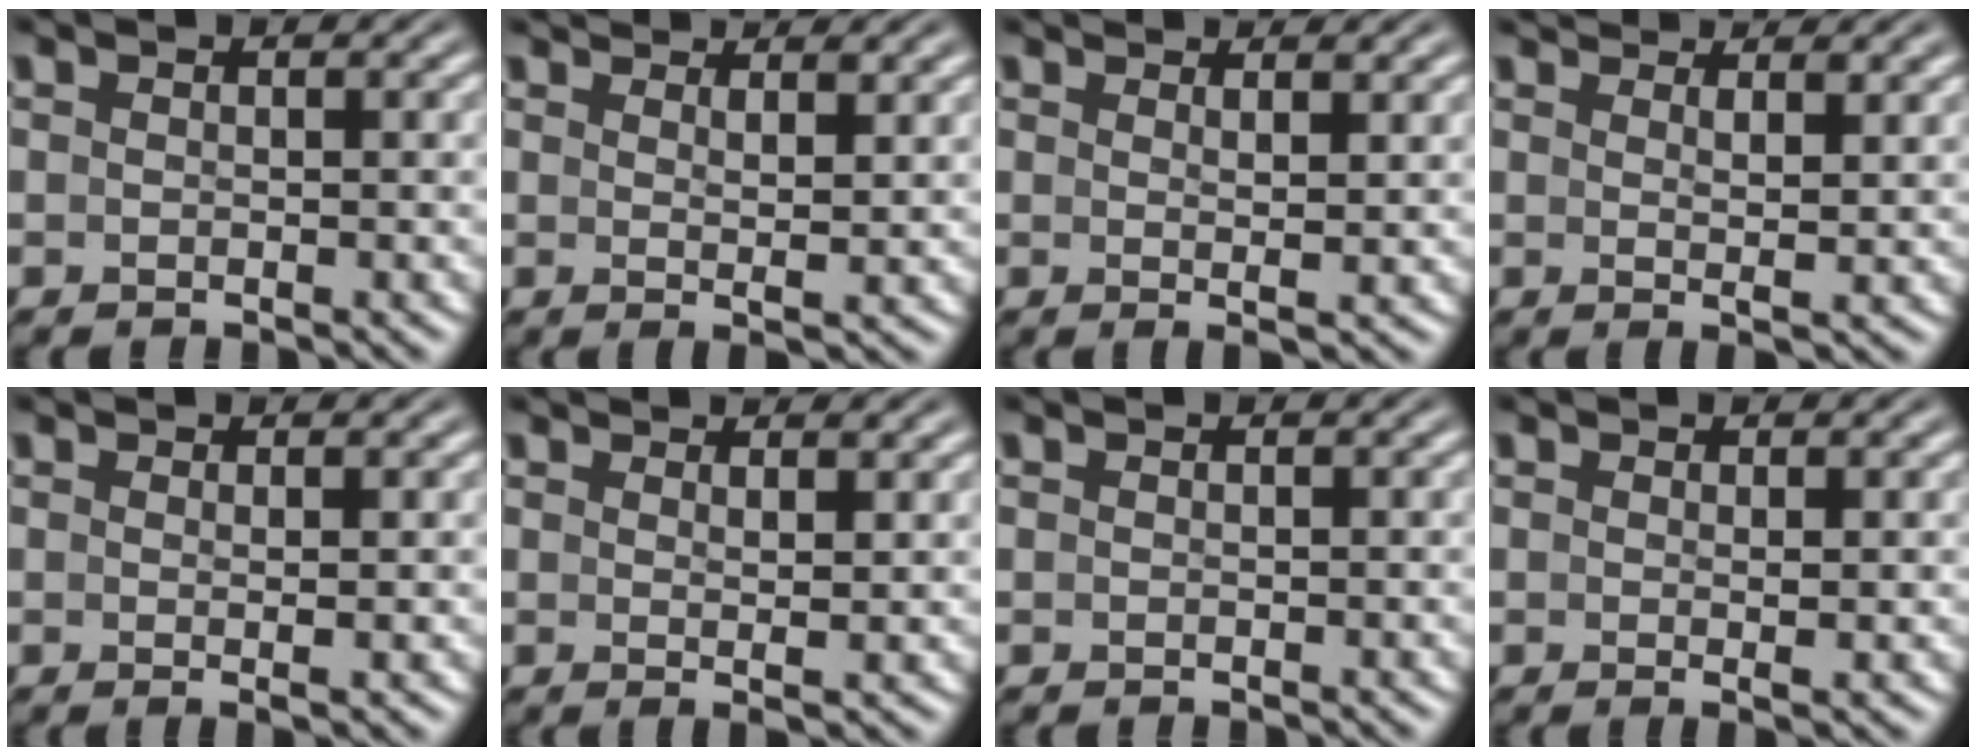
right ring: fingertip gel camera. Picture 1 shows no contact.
{"total": 3.0, "force": [2.3, -0.6, 1.8], "torque": [-0.025, -0.011, 0.044]}
{"total": 2.3, "force": [1.6, -0.8, 1.5], "torque": [-0.020, -0.010, 0.032]}
{"total": 3.3, "force": [2.8, -0.6, 1.7], "torque": [-0.021, -0.008, 0.050]}
{"total": 1.4, "force": [0.1, -0.7, 1.2], "torque": [-0.021, -0.009, 0.006]}
{"total": 2.1, "force": [1.3, -0.8, 1.4], "torque": [-0.021, -0.011, 0.027]}
{"total": 0.0}
{"total": 1.1, "force": [0.2, -0.5, 0.9], "torque": [-0.016, -0.008, 0.005]}